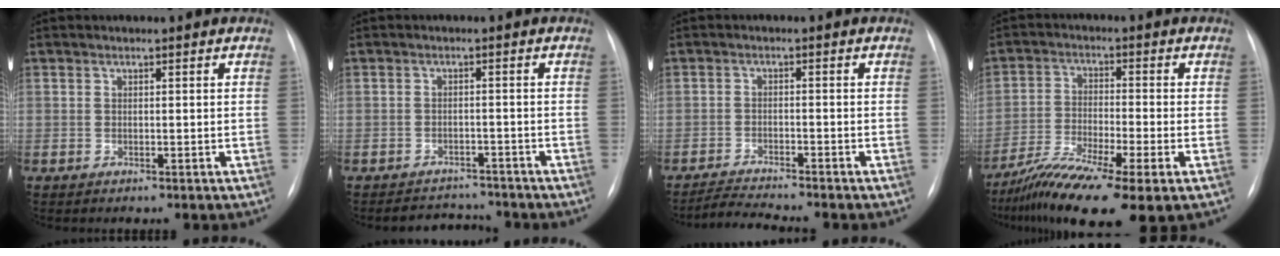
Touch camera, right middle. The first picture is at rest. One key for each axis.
{"total": 4.5, "fx": -4.3, "fy": 1.1, "fz": -0.2, "tx": 0.002, "ty": 0.008, "tz": -0.063}
{"total": 4.6, "fx": -4.4, "fy": -1.0, "fz": 1.0, "tx": -0.023, "ty": -0.021, "tz": -0.076}
{"total": 12.6, "fx": -8.2, "fy": 1.1, "fz": 9.5, "tx": -0.178, "ty": -0.030, "tz": -0.146}